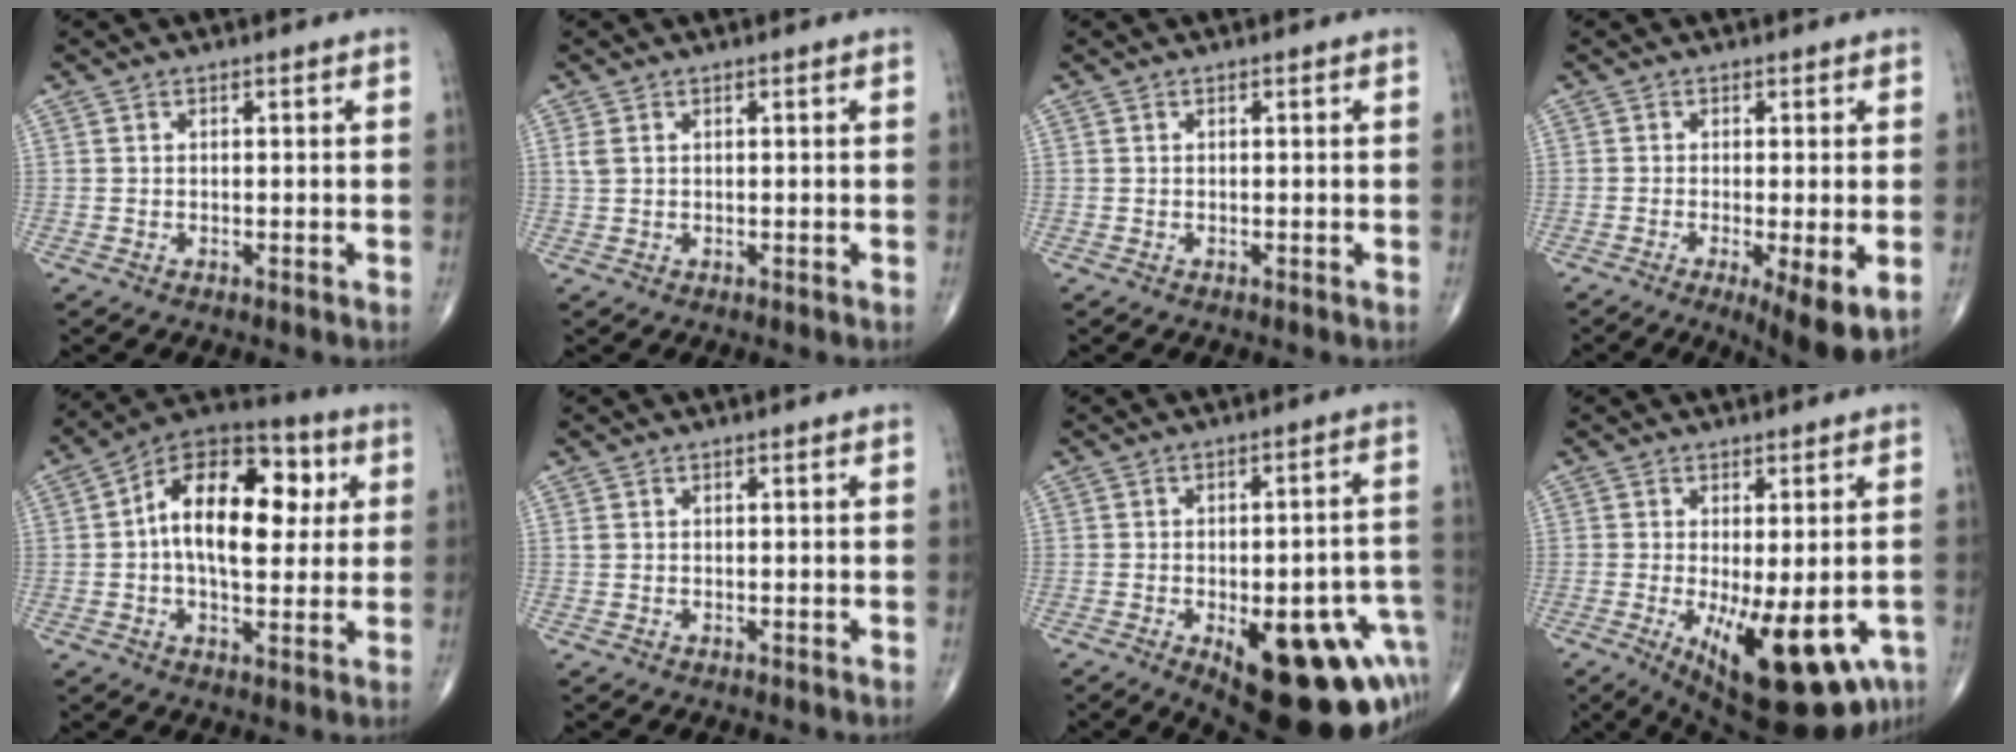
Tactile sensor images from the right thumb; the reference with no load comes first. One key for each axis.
{"total": 1.4, "fx": 0.5, "fy": 0.9, "fz": 1.0, "tx": -0.029, "ty": 0.007, "tz": 0.016}
{"total": 0.0}
{"total": 8.4, "fx": -2.4, "fy": 2.0, "fz": 7.8, "tx": -0.119, "ty": -0.023, "tz": -0.038}
{"total": 18.9, "fx": 3.0, "fy": 10.5, "fz": 15.3, "tx": -0.215, "ty": 0.022, "tz": 0.036}
{"total": 0.6, "fx": 0.2, "fy": 0.5, "fz": 0.3, "tx": -0.006, "ty": 0.004, "tz": 0.004}
{"total": 24.2, "fx": -9.2, "fy": 9.7, "fz": 20.1, "tx": -0.172, "ty": 0.027, "tz": -0.099}
{"total": 17.0, "fx": -6.2, "fy": 6.5, "fz": 14.4, "tx": -0.177, "ty": -0.021, "tz": -0.073}